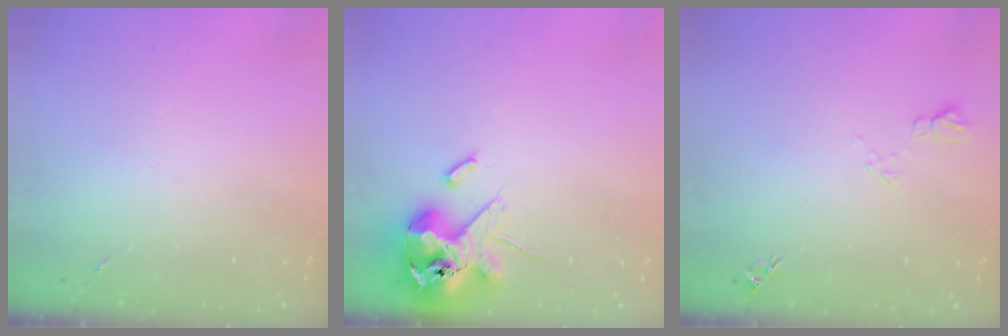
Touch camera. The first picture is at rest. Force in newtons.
{"total": 14.2, "press": 14.0, "slide": 2.4}
{"total": 6.7, "press": 6.7, "slide": 0.7}